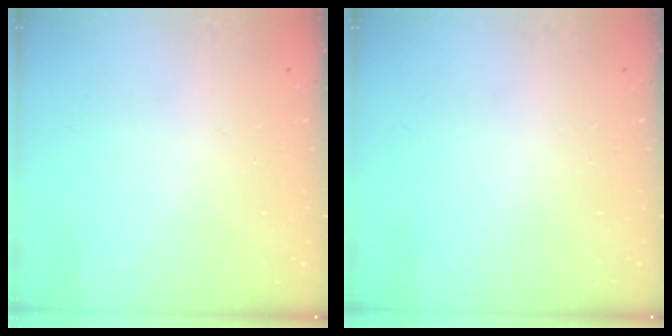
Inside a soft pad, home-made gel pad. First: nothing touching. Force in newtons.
{"total": 0.0}